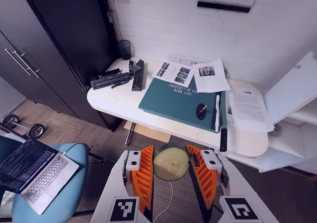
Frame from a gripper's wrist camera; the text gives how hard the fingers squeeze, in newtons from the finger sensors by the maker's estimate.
{"total": 9.9, "left": 10.1, "right": 9.7}